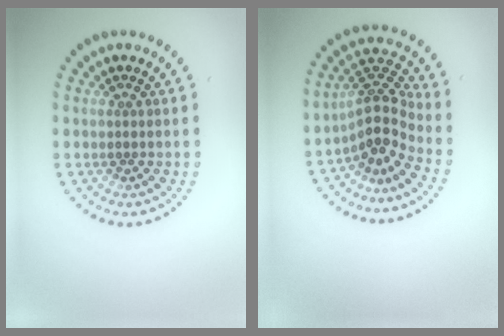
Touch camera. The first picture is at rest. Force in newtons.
{"total": 3.7, "press": 2.6, "slide": 2.6}